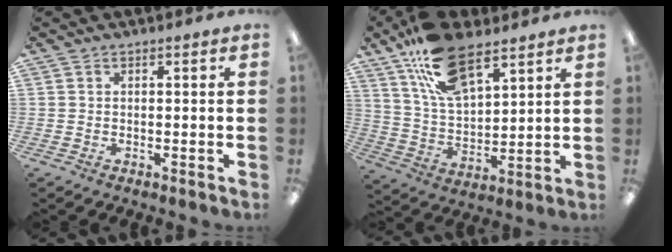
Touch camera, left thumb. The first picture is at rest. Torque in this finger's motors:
{"motor_torque": [0.42, 0.45, 1.67, -1.10, 0.46]}